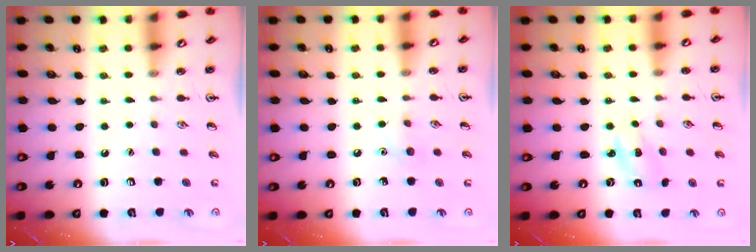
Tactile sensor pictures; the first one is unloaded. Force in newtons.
{"total": 4.8, "press": 4.5, "slide": 1.6}
{"total": 2.2, "press": 2.1, "slide": 0.4}